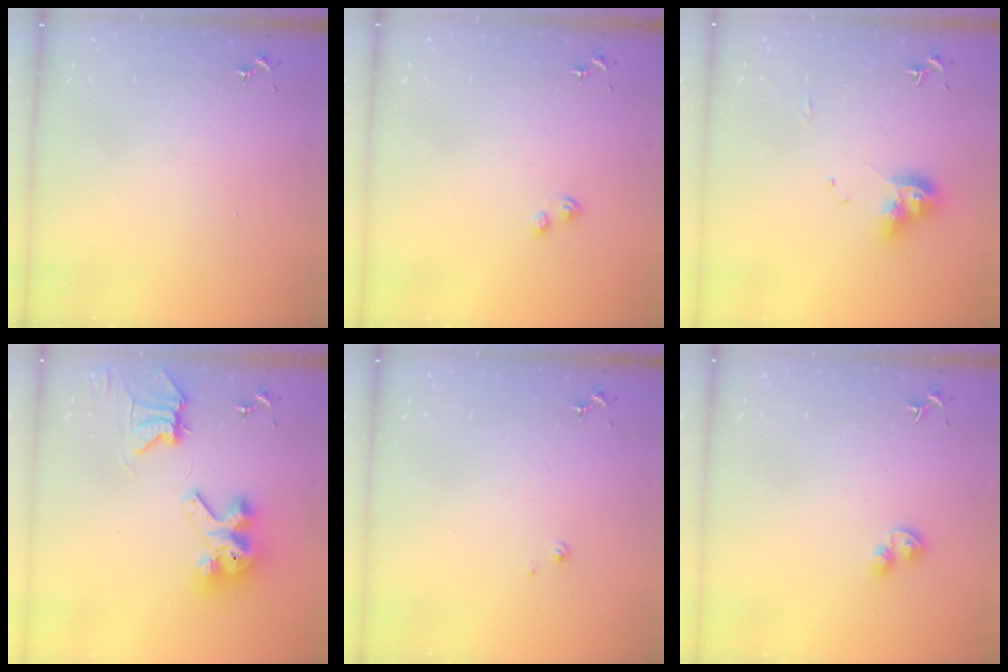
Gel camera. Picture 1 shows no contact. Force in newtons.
{"total": 3.1, "press": 3.1, "slide": 0.5}
{"total": 11.5, "press": 11.4, "slide": 1.3}
{"total": 12.7, "press": 12.6, "slide": 1.6}
{"total": 1.4, "press": 1.4, "slide": 0.1}
{"total": 5.1, "press": 5.1, "slide": 0.4}